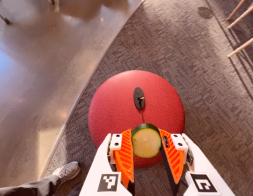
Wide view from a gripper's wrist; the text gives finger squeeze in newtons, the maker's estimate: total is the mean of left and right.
{"total": 11.3, "left": 11.2, "right": 11.3}